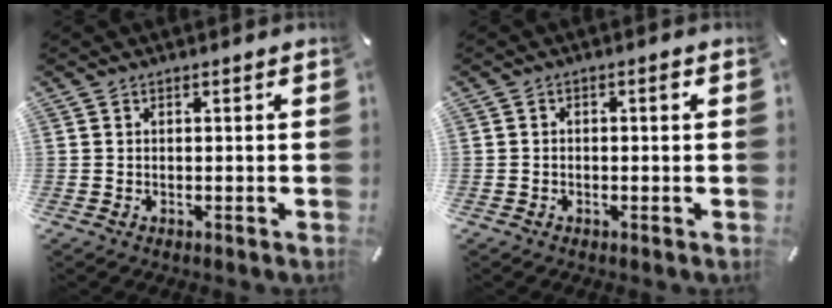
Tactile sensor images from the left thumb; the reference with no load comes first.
{"total": 1.6, "force": [-0.2, 0.7, 1.4], "torque": [-0.028, 0.006, -0.007]}